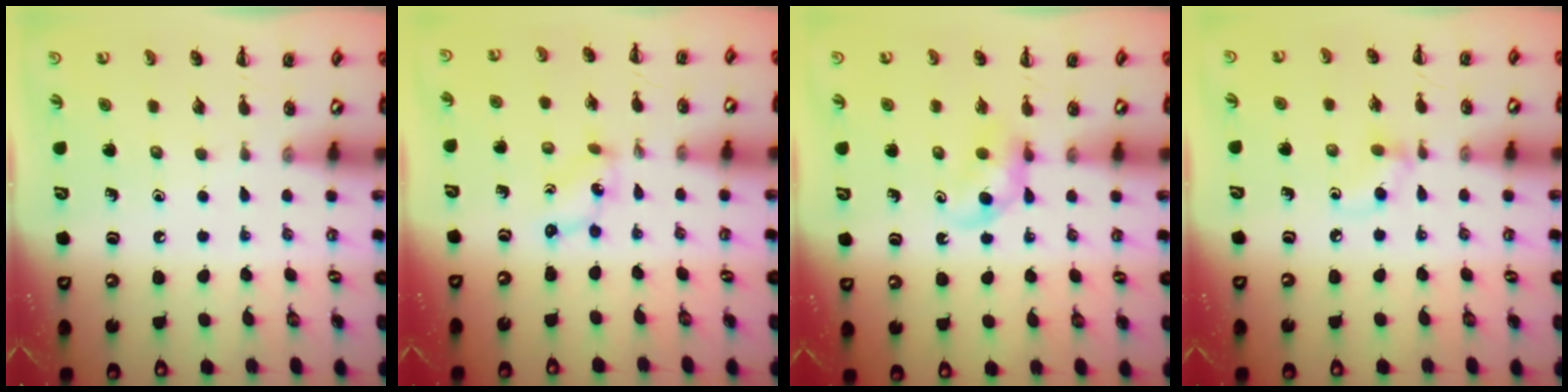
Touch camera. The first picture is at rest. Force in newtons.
{"total": 1.1, "press": 1.1, "slide": 0.4}
{"total": 4.7, "press": 4.5, "slide": 1.4}
{"total": 5.4, "press": 5.1, "slide": 1.7}